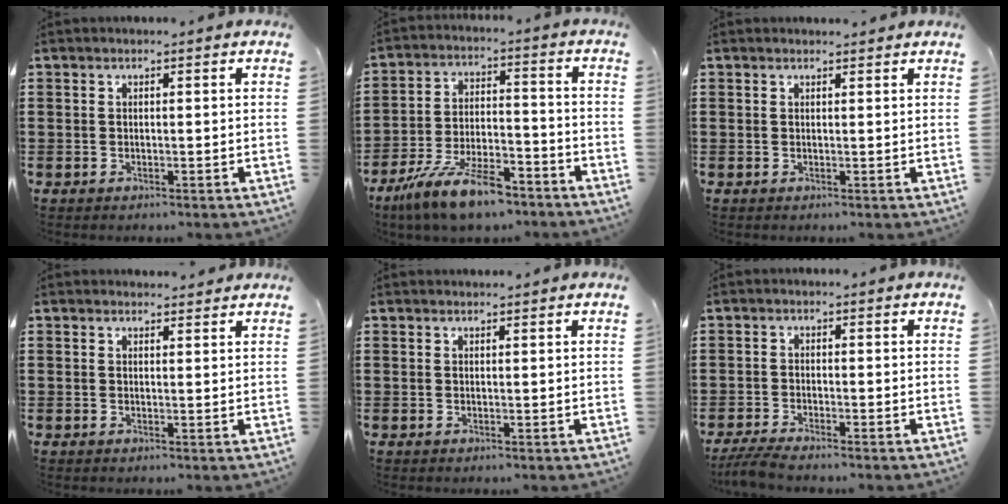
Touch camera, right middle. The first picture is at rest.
{"total": 11.1, "force": [-8.8, 2.5, 6.3], "torque": [-0.125, 0.021, -0.169]}
{"total": 0.8, "force": [0.7, 0.3, 0.1], "torque": [0.004, -0.002, 0.012]}
{"total": 1.4, "force": [1.3, 0.4, 0.1], "torque": [0.004, 0.000, 0.024]}
{"total": 0.7, "force": [0.6, -0.1, 0.0], "torque": [-0.002, 0.000, 0.013]}
{"total": 2.8, "force": [-2.4, -0.1, 1.3], "torque": [-0.043, -0.011, -0.052]}